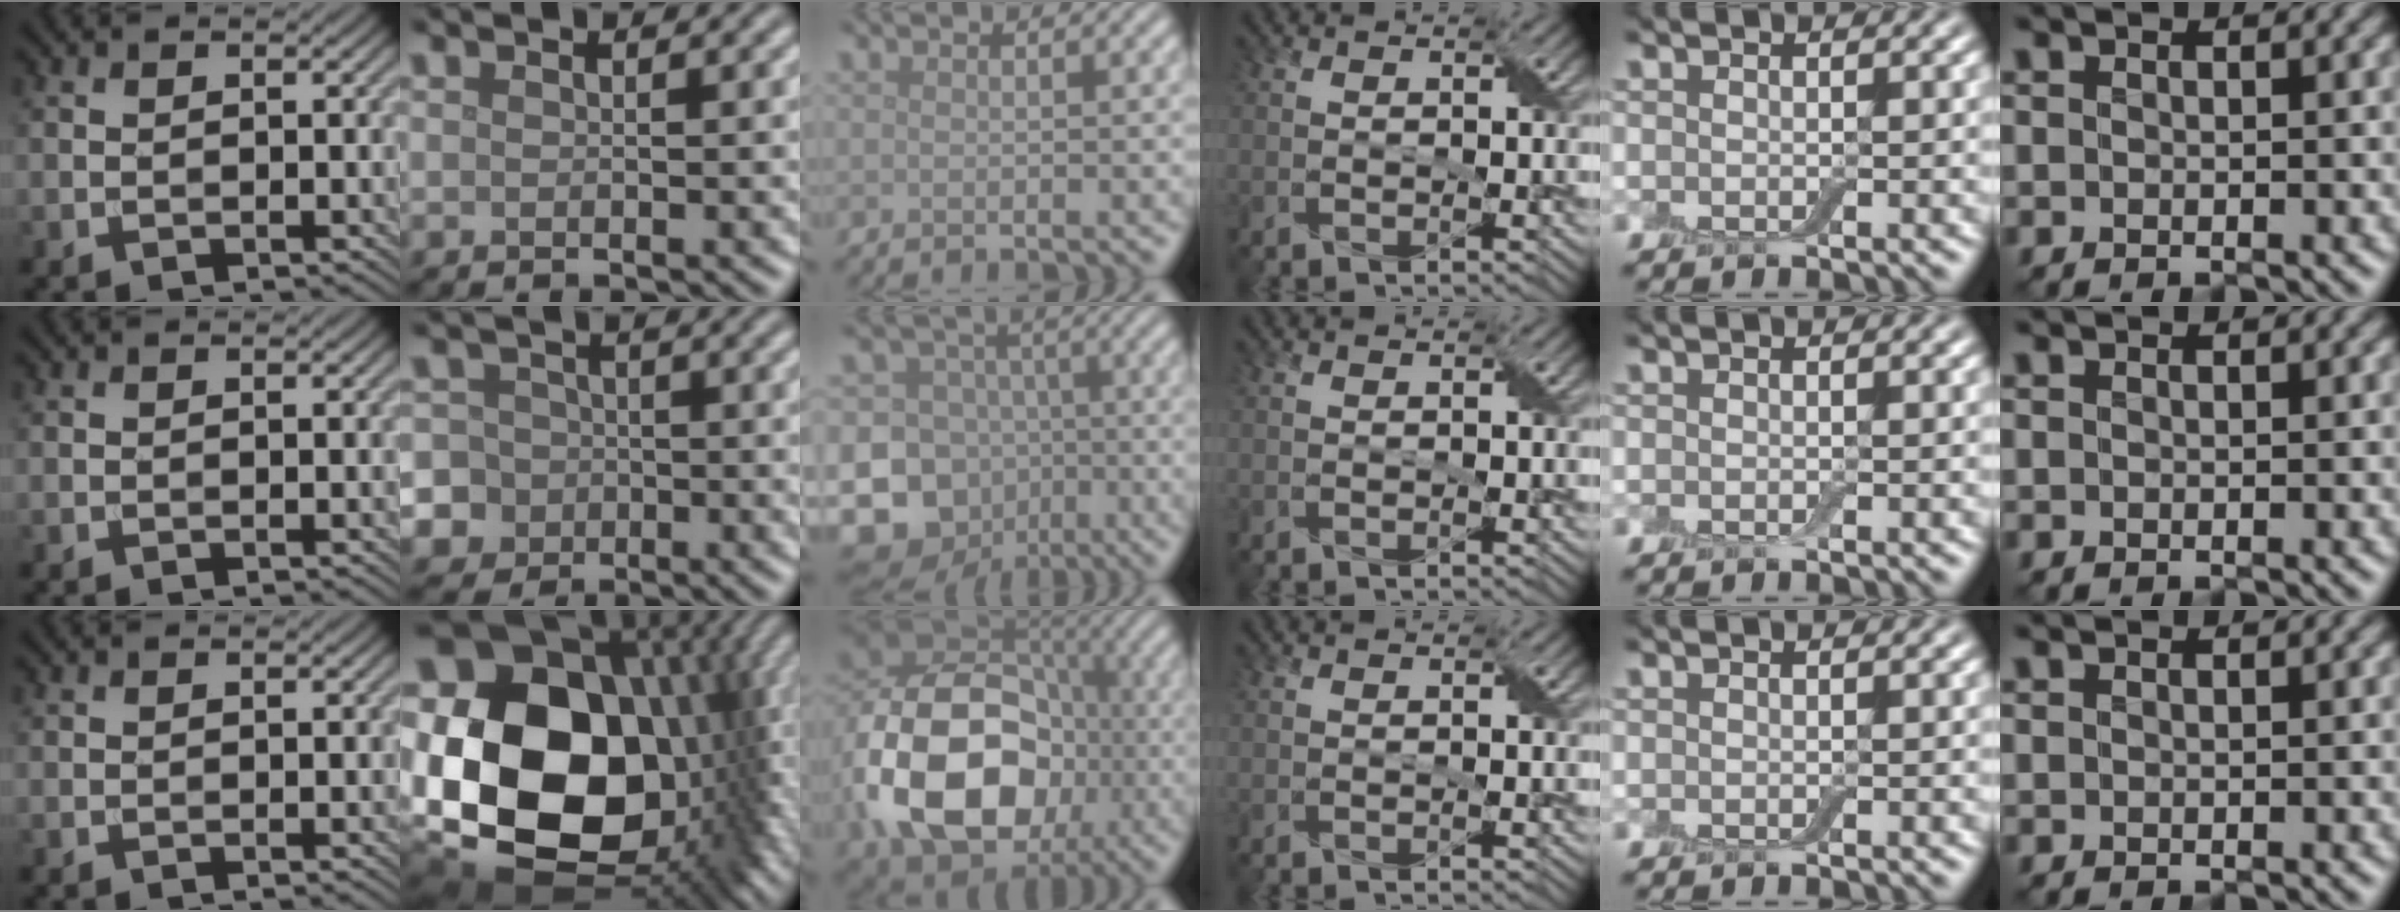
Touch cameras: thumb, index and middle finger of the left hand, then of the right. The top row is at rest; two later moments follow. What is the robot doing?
{"motion": "fold", "object": "aluminum foil"}